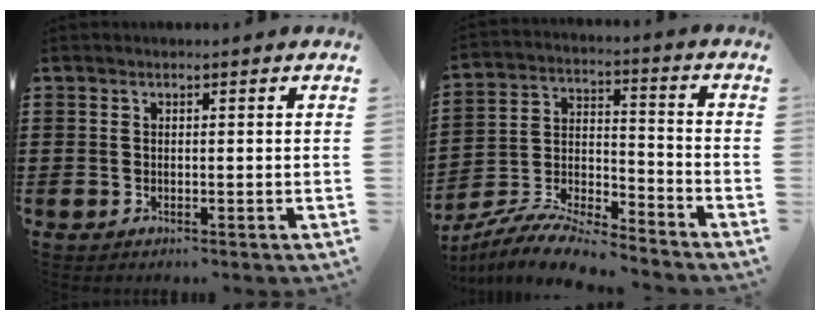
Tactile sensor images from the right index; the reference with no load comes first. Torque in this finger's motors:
{"motor_torque": [0.81, 0.95, -0.18, -0.21]}